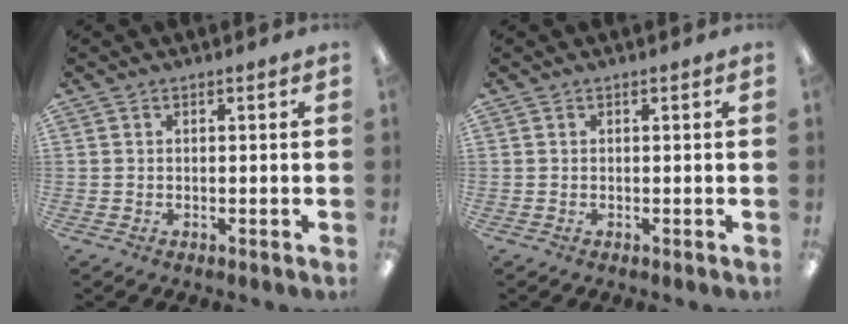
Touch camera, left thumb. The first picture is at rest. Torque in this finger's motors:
{"motor_torque": [-0.04, -0.05, 0.05, 0.00, 0.00]}